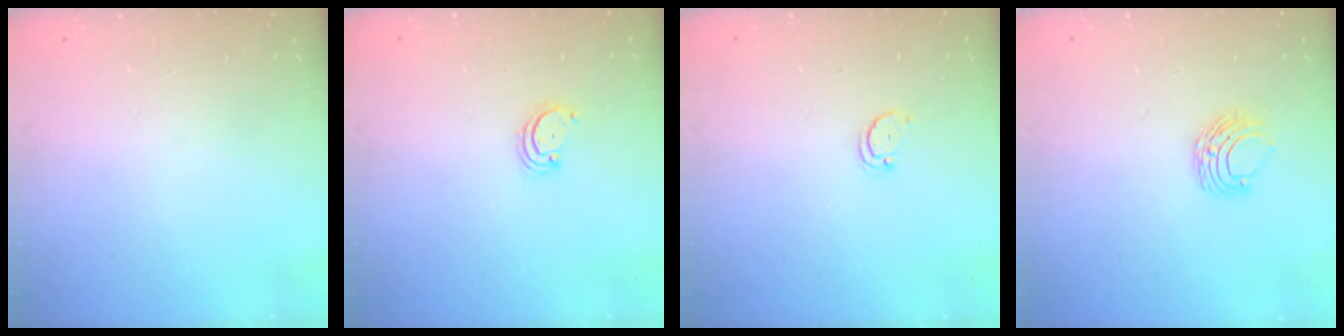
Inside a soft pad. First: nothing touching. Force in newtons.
{"total": 2.5, "press": 2.5, "slide": 0.3}
{"total": 2.5, "press": 2.4, "slide": 0.4}
{"total": 6.3, "press": 6.2, "slide": 0.6}